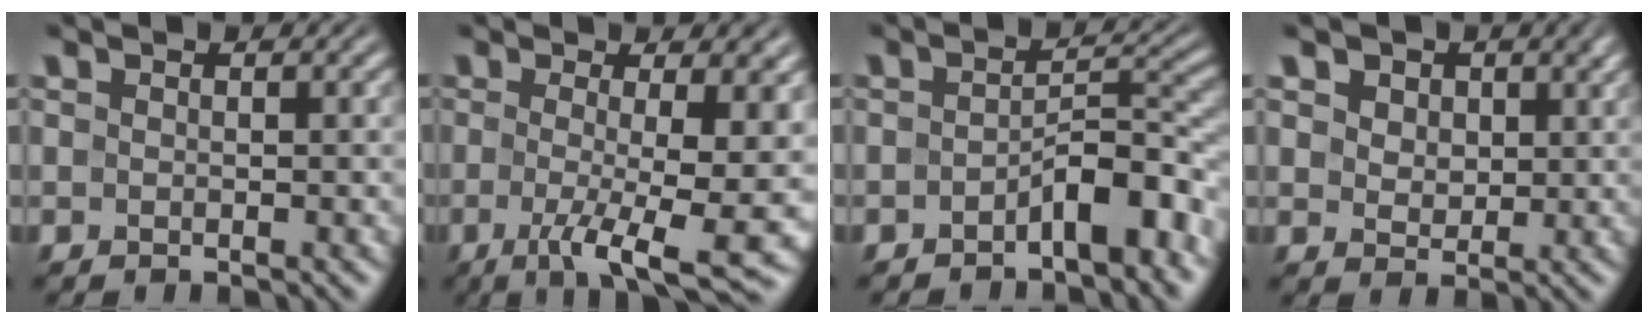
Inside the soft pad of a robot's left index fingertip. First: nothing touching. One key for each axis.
{"total": 9.4, "fx": -1.5, "fy": 2.3, "fz": 9.0, "tx": -0.128, "ty": -0.014, "tz": -0.020}
{"total": 4.2, "fx": -2.3, "fy": 1.5, "fz": 3.2, "tx": -0.042, "ty": 0.018, "tz": -0.039}
{"total": 4.6, "fx": 2.7, "fy": 3.1, "fz": 2.2, "tx": -0.061, "ty": 0.003, "tz": 0.042}